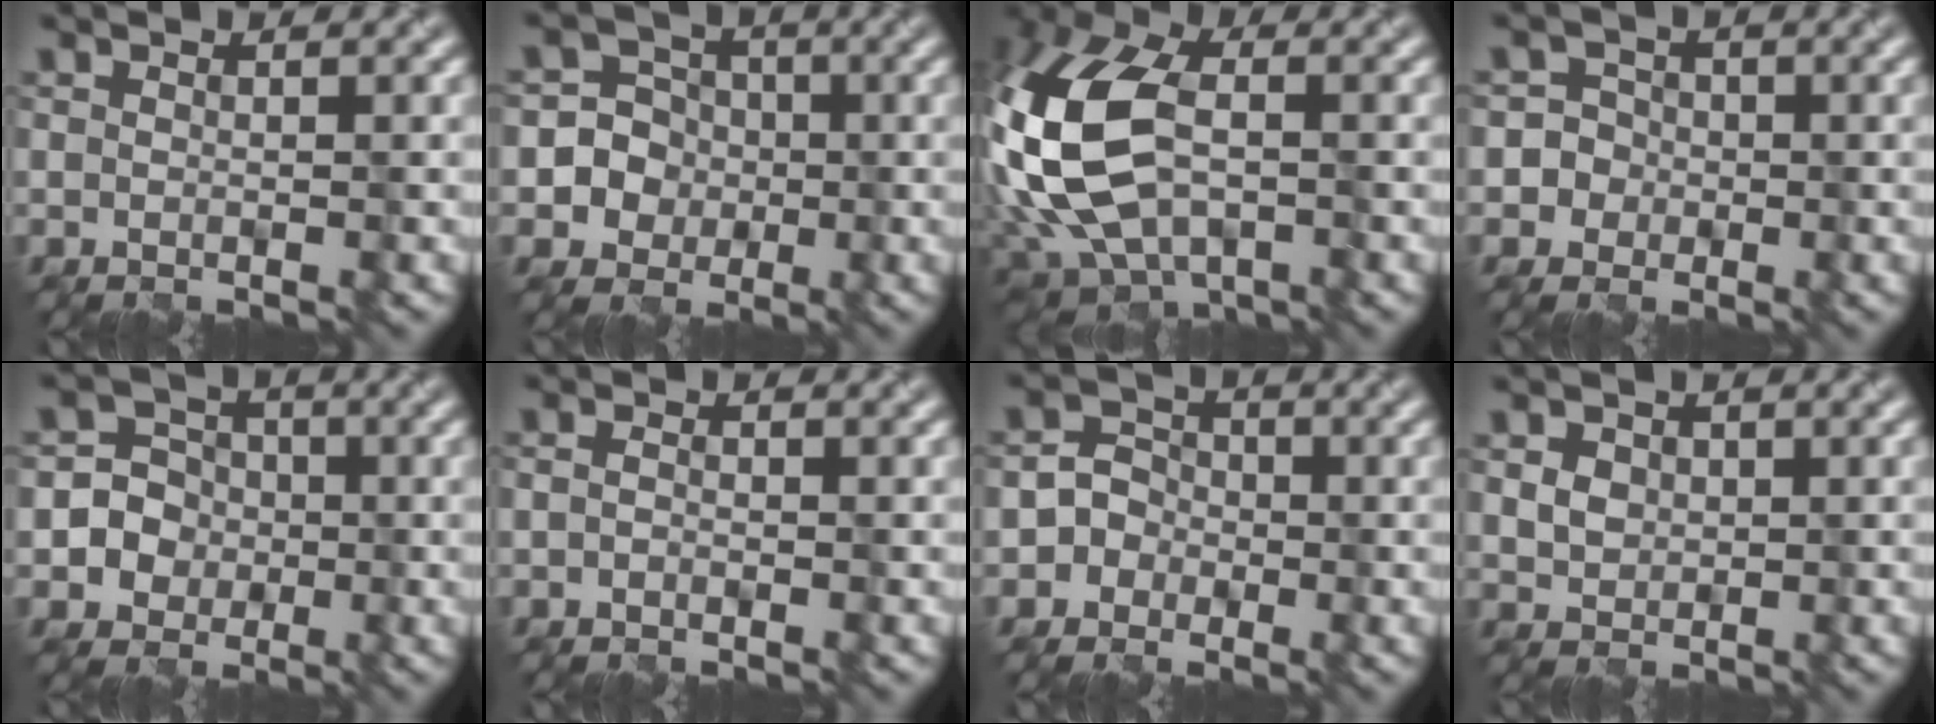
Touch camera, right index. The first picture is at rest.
{"total": 8.0, "force": [-1.1, 7.8, 1.4], "torque": [-0.042, 0.020, -0.031]}
{"total": 14.3, "force": [-0.7, 9.0, 11.0], "torque": [-0.266, -0.006, -0.024]}
{"total": 4.8, "force": [-0.9, 4.7, 0.7], "torque": [0.006, 0.022, -0.037]}
{"total": 7.0, "force": [-1.2, 6.7, 1.3], "torque": [-0.031, 0.021, -0.041]}
{"total": 0.8, "force": [-0.4, 0.6, 0.5], "torque": [-0.006, -0.001, -0.011]}
{"total": 3.7, "force": [-1.4, 3.4, 0.4], "torque": [0.017, 0.011, -0.038]}
{"total": 2.2, "force": [0.6, 1.8, 1.1], "torque": [-0.037, 0.001, 0.019]}